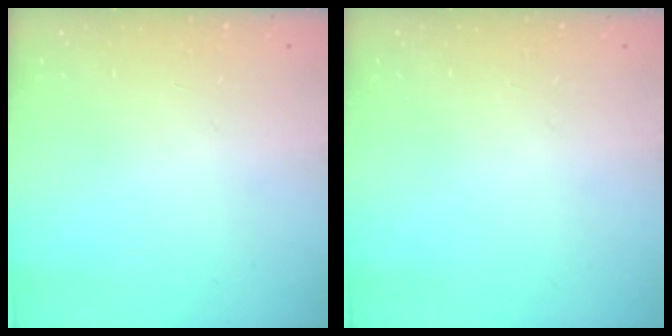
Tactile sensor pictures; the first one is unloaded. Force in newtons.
{"total": 0.0}